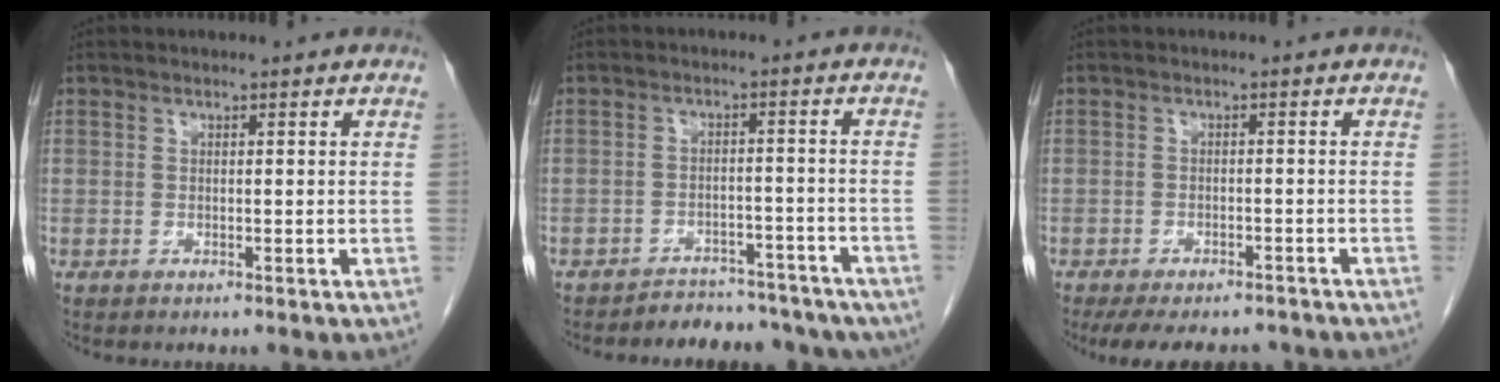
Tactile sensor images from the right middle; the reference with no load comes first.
{"total": 11.3, "force": [-9.9, 4.8, 2.3], "torque": [-0.018, 0.014, -0.113]}
{"total": 11.0, "force": [-9.3, 3.9, 4.2], "torque": [-0.074, -0.003, -0.121]}